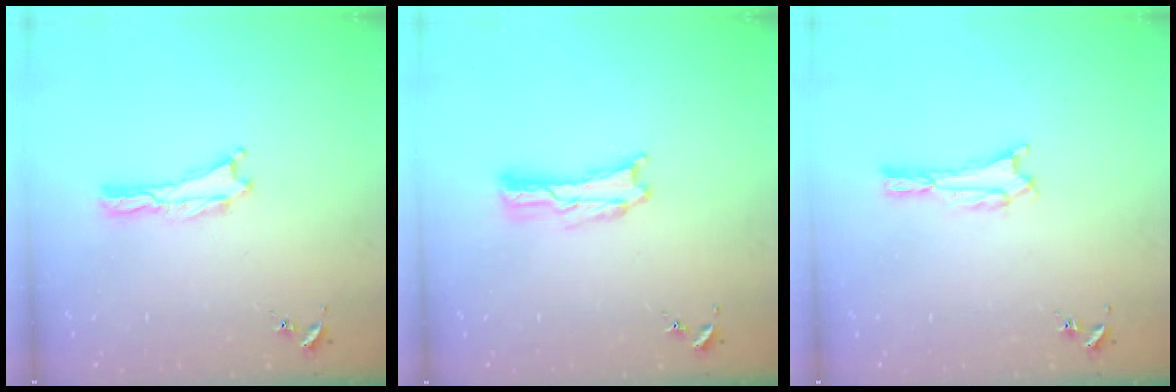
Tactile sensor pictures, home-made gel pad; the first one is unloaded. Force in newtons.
{"total": 0.8, "press": 0.8, "slide": 0.2}
{"total": 1.6, "press": 1.6, "slide": 0.2}